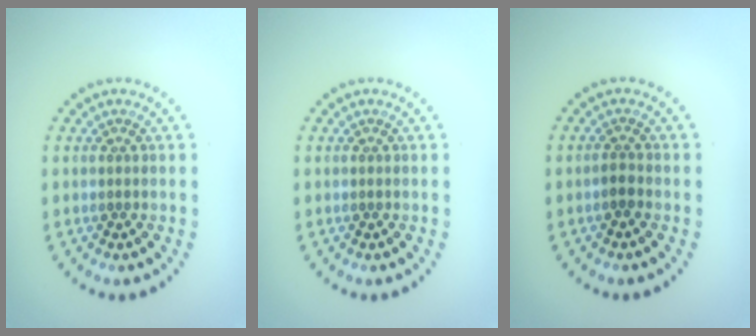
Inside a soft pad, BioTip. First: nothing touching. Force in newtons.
{"total": 0.0}
{"total": 1.1, "press": 0.9, "slide": 0.7}